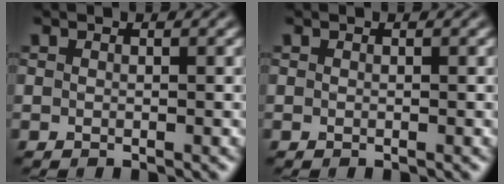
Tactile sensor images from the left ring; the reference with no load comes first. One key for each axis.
{"total": 0.0}